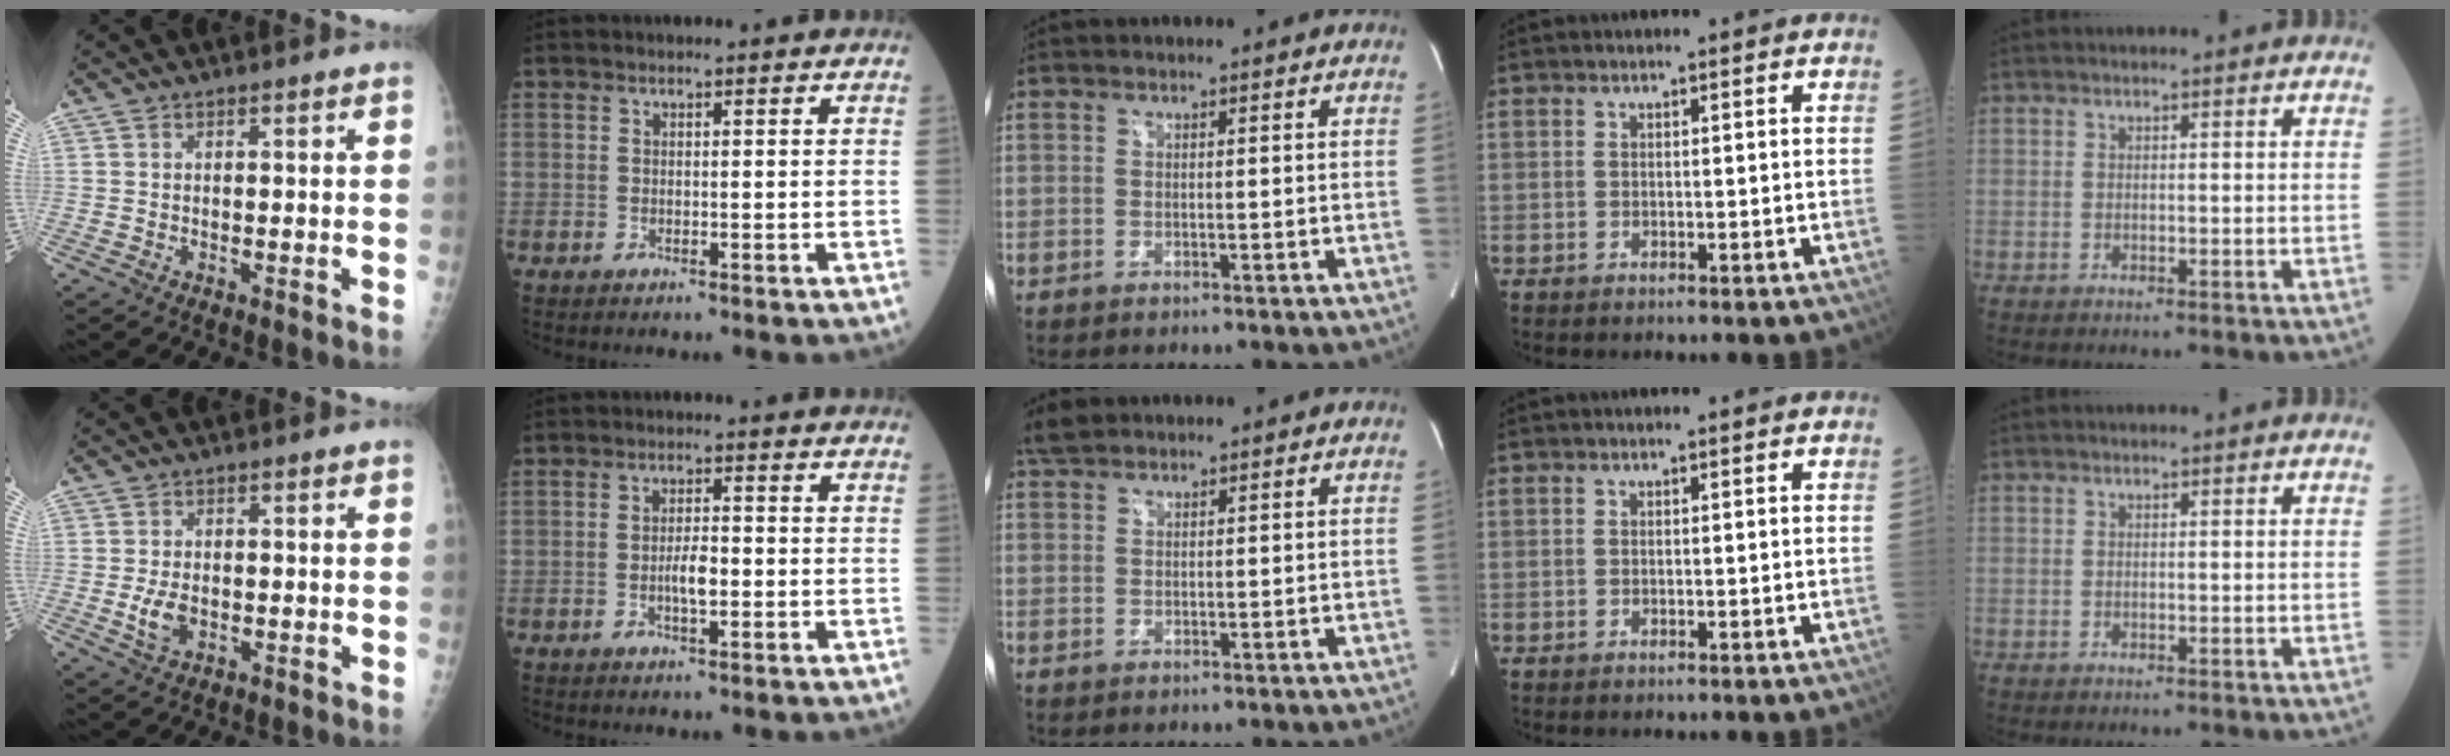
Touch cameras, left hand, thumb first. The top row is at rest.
{"thumb": {"total": 4.2, "force": [-0.8, 2.7, 3.1], "torque": [-0.058, -0.002, -0.010]}, "index": {"total": 3.1, "force": [-0.9, 0.8, 2.8], "torque": [-0.052, -0.001, -0.017]}, "middle": {"total": 2.2, "force": [2.1, 0.6, 0.6], "torque": [-0.019, 0.011, 0.042]}}